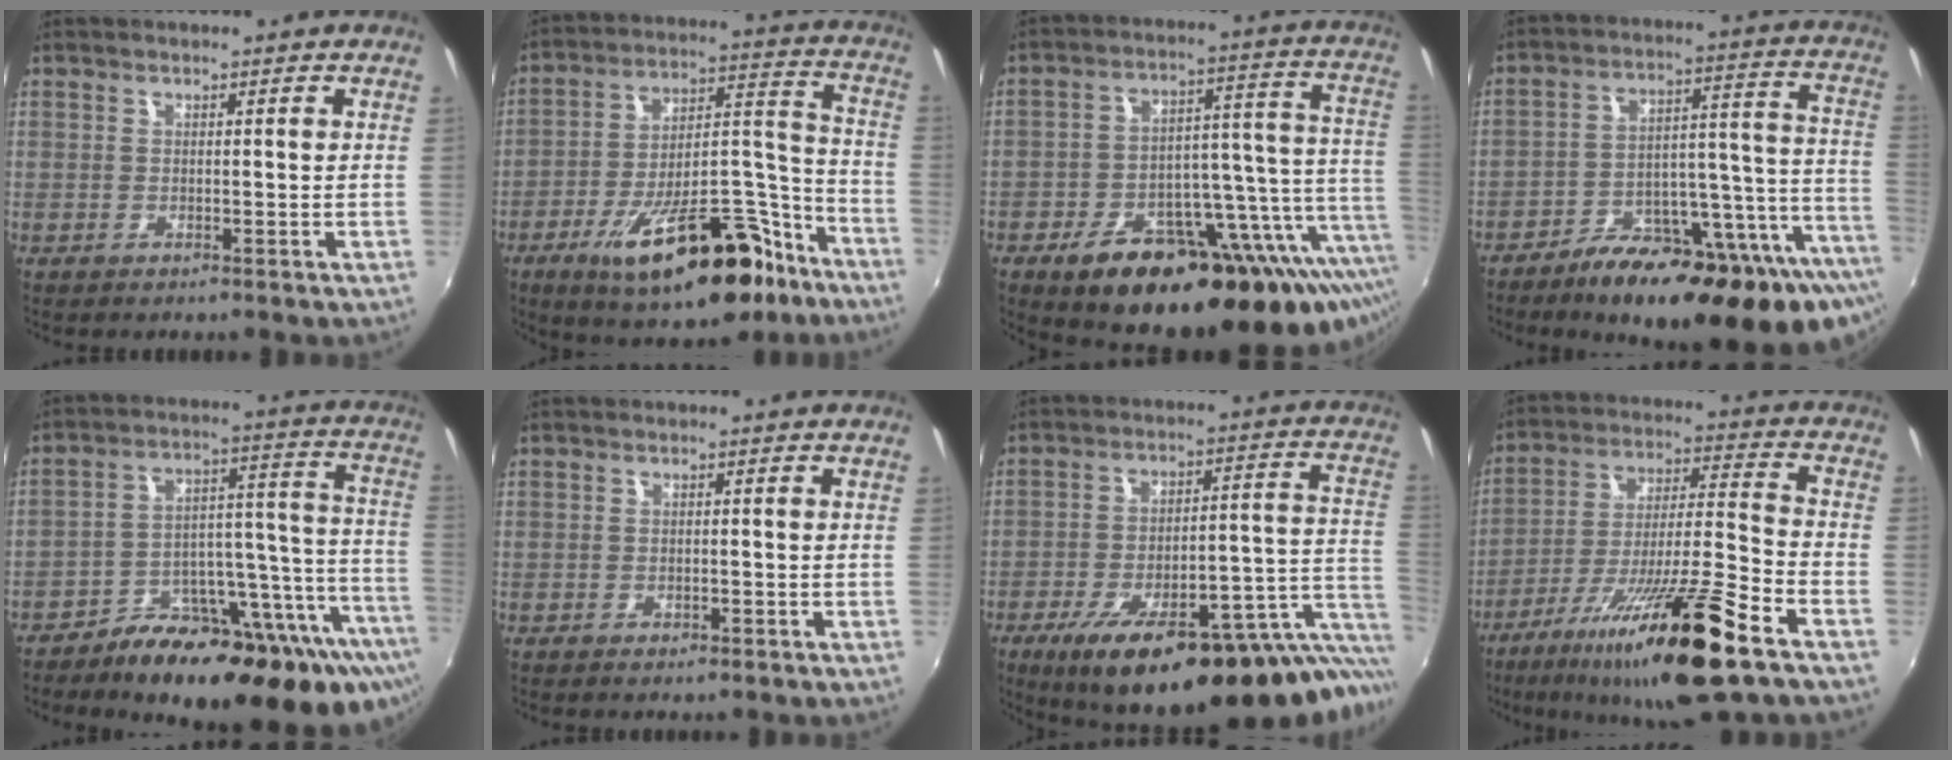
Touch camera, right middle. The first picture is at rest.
{"total": 22.9, "force": [-14.0, 8.7, 15.9], "torque": [-0.250, 0.011, -0.204]}
{"total": 27.9, "force": [-15.3, 10.6, 20.8], "torque": [-0.279, 0.001, -0.205]}
{"total": 24.9, "force": [-16.9, 6.1, 17.3], "torque": [-0.203, -0.016, -0.237]}
{"total": 25.9, "force": [-18.1, 8.8, 16.4], "torque": [-0.184, 0.006, -0.250]}
{"total": 0.8, "force": [-0.3, 0.3, 0.7], "torque": [-0.011, -0.007, -0.005]}
{"total": 26.2, "force": [-16.8, 5.5, 19.3], "torque": [-0.249, -0.027, -0.231]}
{"total": 20.2, "force": [-12.5, 0.8, 15.8], "torque": [-0.288, -0.028, -0.216]}